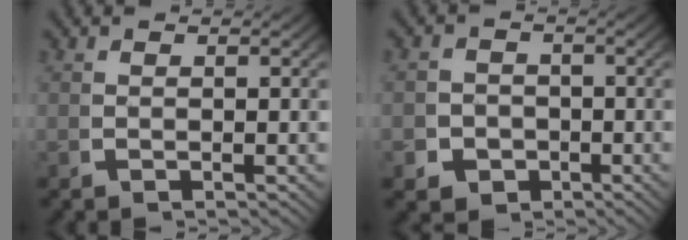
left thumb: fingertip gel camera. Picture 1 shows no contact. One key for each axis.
{"total": 5.2, "fx": -2.1, "fy": 4.4, "fz": 1.8, "tx": -0.031, "ty": -0.024, "tz": -0.029}